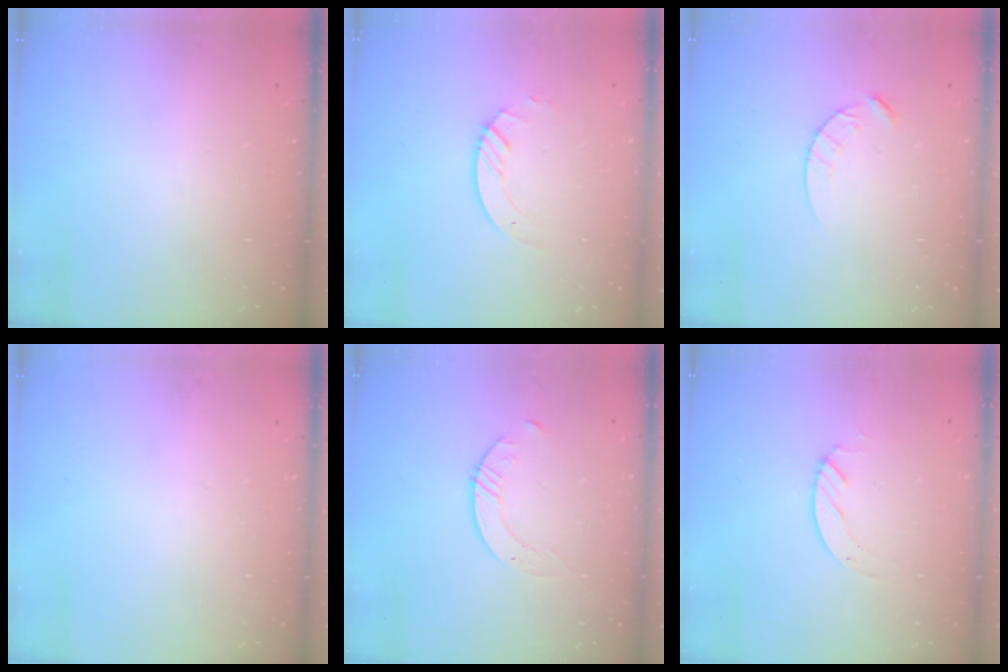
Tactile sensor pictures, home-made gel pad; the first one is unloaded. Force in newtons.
{"total": 3.8, "press": 3.8, "slide": 0.3}
{"total": 4.7, "press": 4.7, "slide": 0.5}
{"total": 0.0}
{"total": 1.7, "press": 1.7, "slide": 0.2}
{"total": 2.1, "press": 2.1, "slide": 0.2}